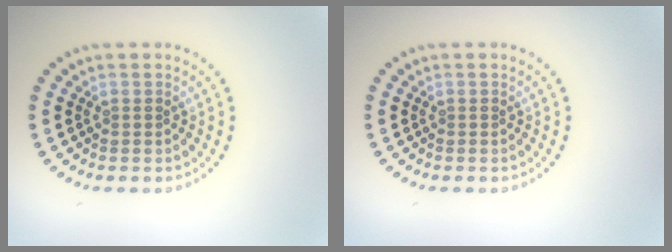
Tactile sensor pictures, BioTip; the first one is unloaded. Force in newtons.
{"total": 0.0}